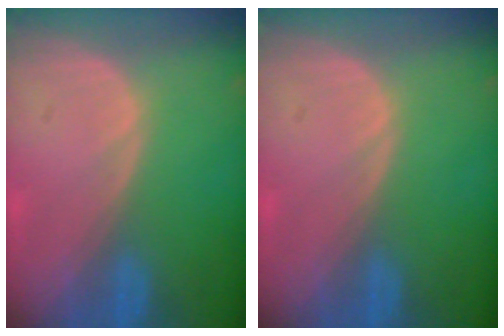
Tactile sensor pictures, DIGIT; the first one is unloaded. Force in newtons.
{"total": 0.0}